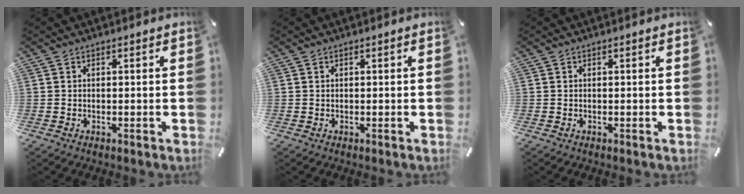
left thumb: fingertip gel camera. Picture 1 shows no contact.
{"total": 0.0}
{"total": 0.0}